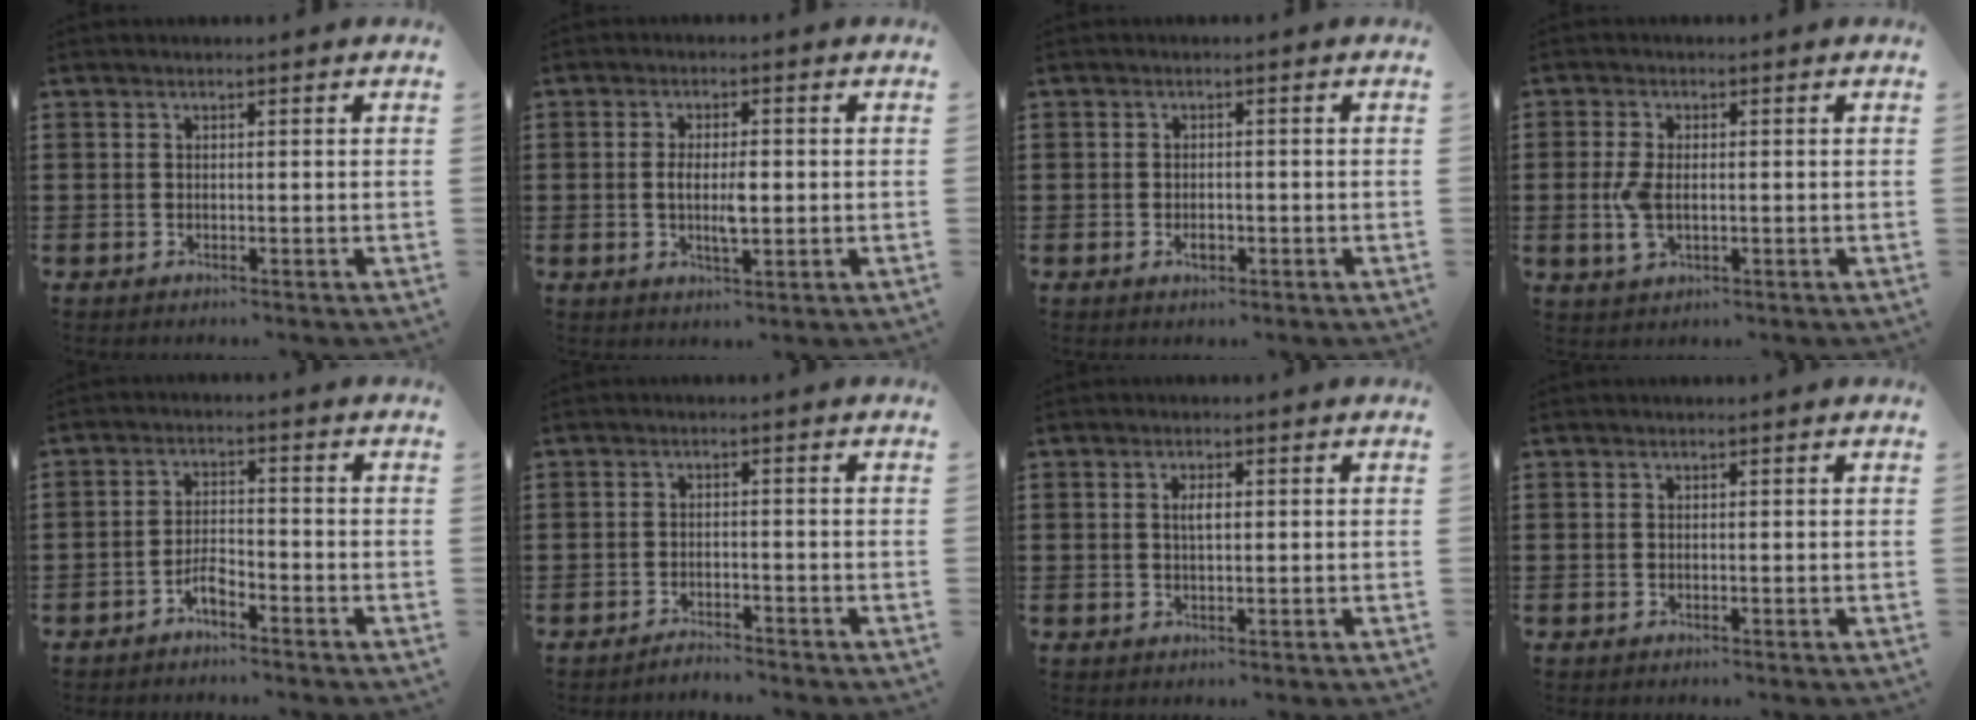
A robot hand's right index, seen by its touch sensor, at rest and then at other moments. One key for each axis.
{"total": 4.5, "fx": -0.3, "fy": 1.4, "fz": 4.3, "tx": -0.086, "ty": -0.001, "tz": -0.008}
{"total": 1.7, "fx": -0.6, "fy": 0.9, "fz": 1.2, "tx": -0.024, "ty": 0.000, "tz": -0.011}
{"total": 4.3, "fx": -0.4, "fy": 2.3, "fz": 3.6, "tx": -0.089, "ty": -0.002, "tz": -0.012}
{"total": 3.3, "fx": -2.5, "fy": 1.0, "fz": 1.8, "tx": -0.043, "ty": 0.007, "tz": -0.053}
{"total": 2.0, "fx": -2.0, "fy": -0.1, "fz": 0.1, "tx": -0.006, "ty": 0.003, "tz": -0.041}
{"total": 2.3, "fx": 0.4, "fy": 0.7, "fz": 2.1, "tx": -0.043, "ty": 0.003, "tz": 0.004}
{"total": 0.0}